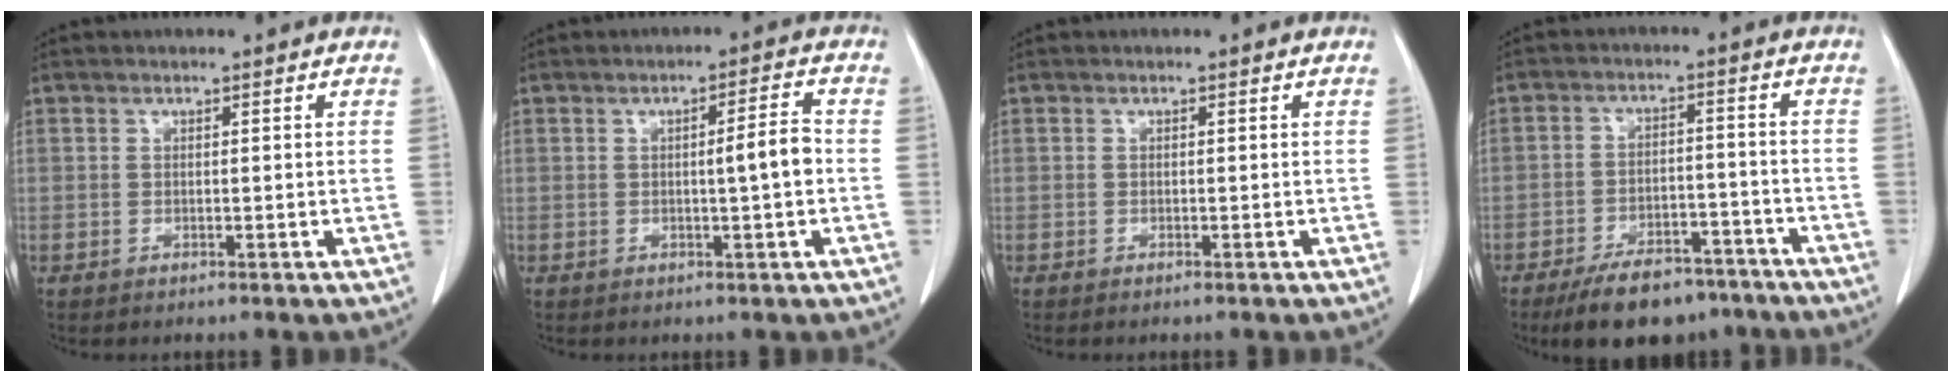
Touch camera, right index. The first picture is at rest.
{"total": 4.1, "force": [-0.4, 0.1, 4.1], "torque": [-0.059, 0.005, -0.007]}
{"total": 0.5, "force": [-0.5, 0.0, 0.2], "torque": [-0.005, -0.002, -0.008]}
{"total": 11.2, "force": [-8.8, 4.9, 4.9], "torque": [-0.068, 0.007, -0.139]}